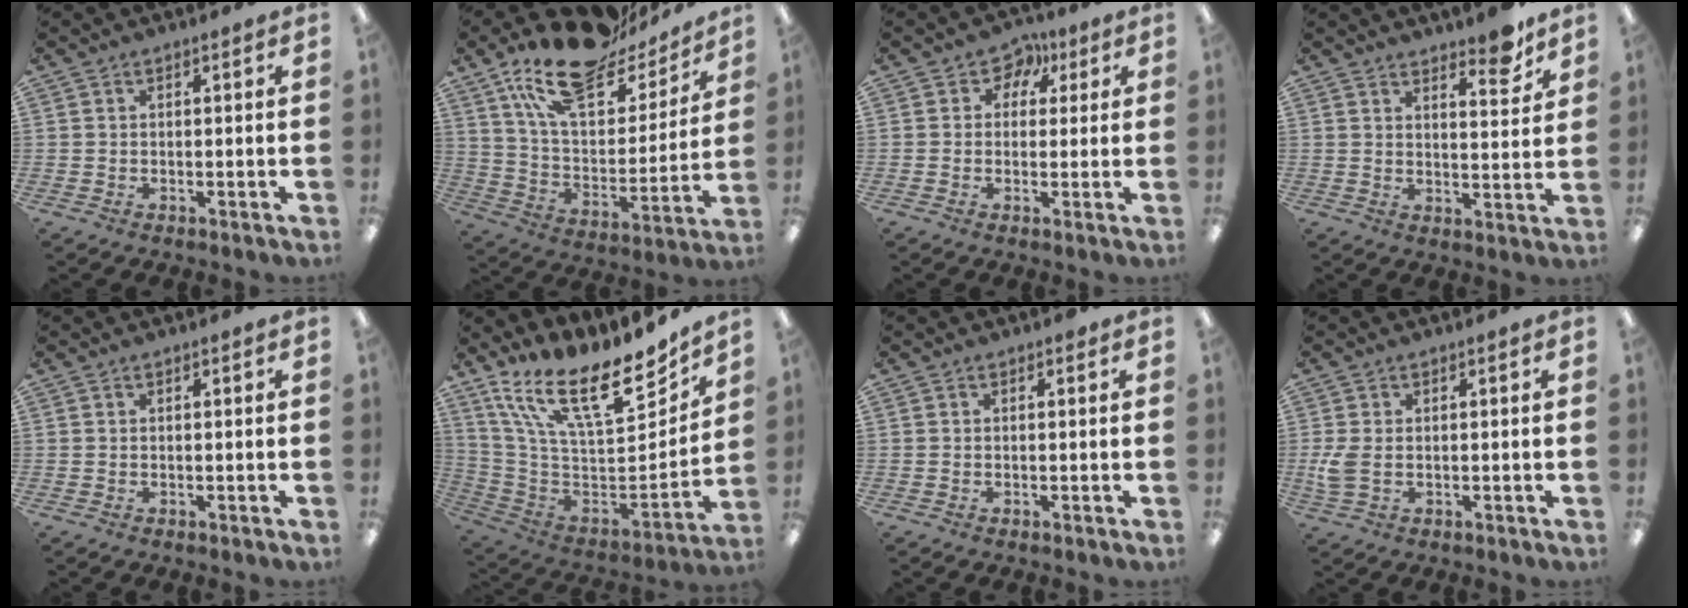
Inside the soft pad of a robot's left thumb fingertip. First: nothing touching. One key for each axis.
{"total": 22.2, "fx": 17.0, "fy": 8.2, "fz": 11.6, "tx": -0.211, "ty": -0.102, "tz": 0.293}
{"total": 5.2, "fx": 2.0, "fy": 4.4, "fz": 2.1, "tx": -0.022, "ty": -0.004, "tz": 0.032}
{"total": 6.6, "fx": 5.7, "fy": 1.5, "fz": 2.9, "tx": -0.016, "ty": -0.049, "tz": 0.092}
{"total": 0.0}
{"total": 22.3, "fx": 14.6, "fy": 8.1, "fz": 14.9, "tx": -0.251, "ty": -0.108, "tz": 0.253}
{"total": 0.0}
{"total": 4.5, "fx": -0.1, "fy": 2.8, "fz": 3.6, "tx": -0.075, "ty": -0.002, "tz": -0.005}